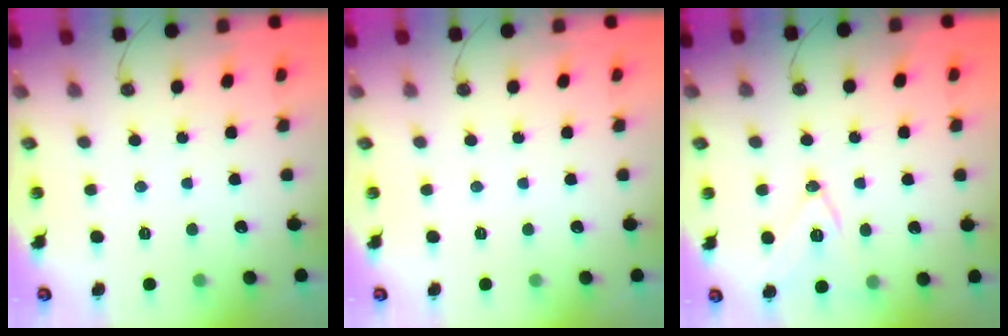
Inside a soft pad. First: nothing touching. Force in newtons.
{"total": 1.5, "press": 0.2, "slide": 1.5}
{"total": 12.1, "press": 11.6, "slide": 3.4}